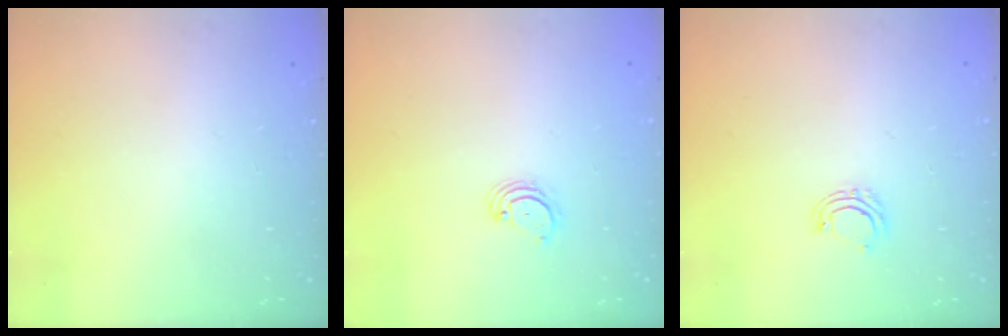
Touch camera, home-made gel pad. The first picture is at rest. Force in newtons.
{"total": 2.7, "press": 2.7, "slide": 0.3}
{"total": 4.7, "press": 4.7, "slide": 0.8}